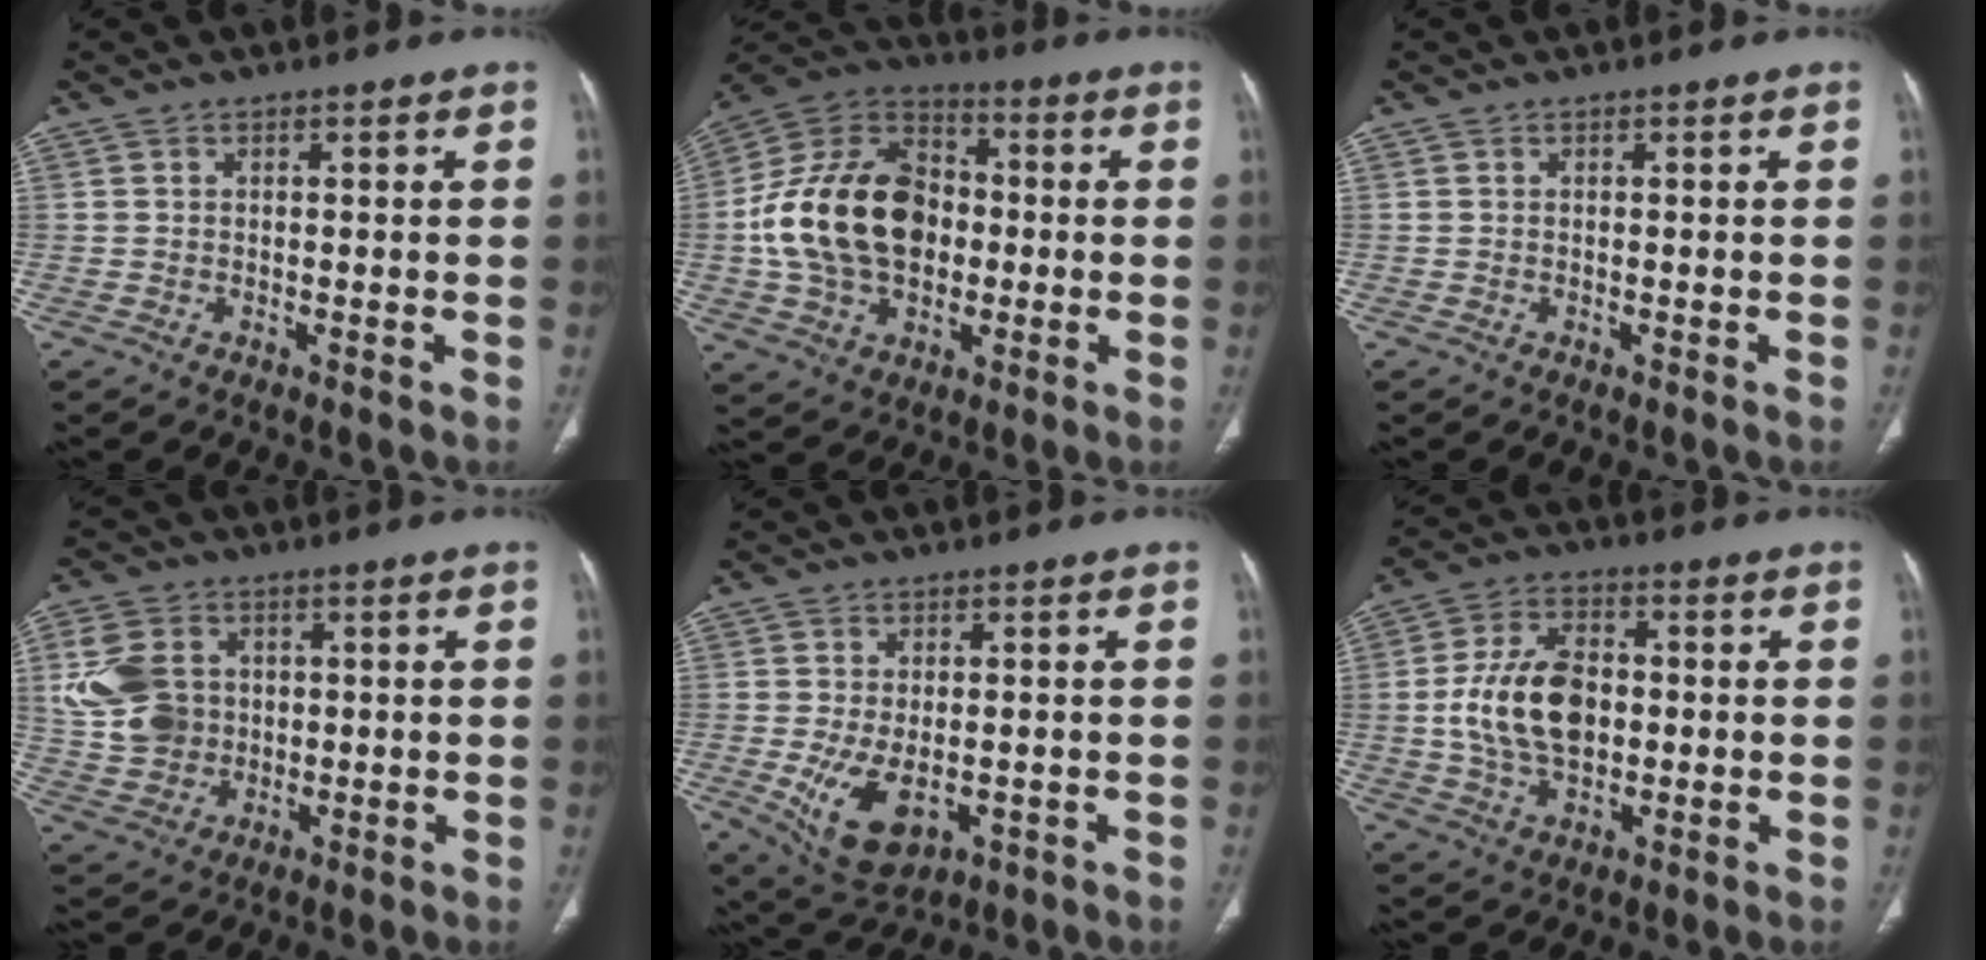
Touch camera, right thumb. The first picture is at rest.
{"total": 21.8, "force": [-0.9, 15.3, 15.4], "torque": [-0.270, 0.028, -0.014]}
{"total": 0.0}
{"total": 11.4, "force": [1.8, 9.4, 6.3], "torque": [-0.108, 0.001, 0.041]}
{"total": 9.5, "force": [-2.2, 5.5, 7.4], "torque": [-0.129, -0.010, -0.019]}
{"total": 12.2, "force": [0.0, 7.7, 9.5], "torque": [-0.165, 0.006, 0.003]}